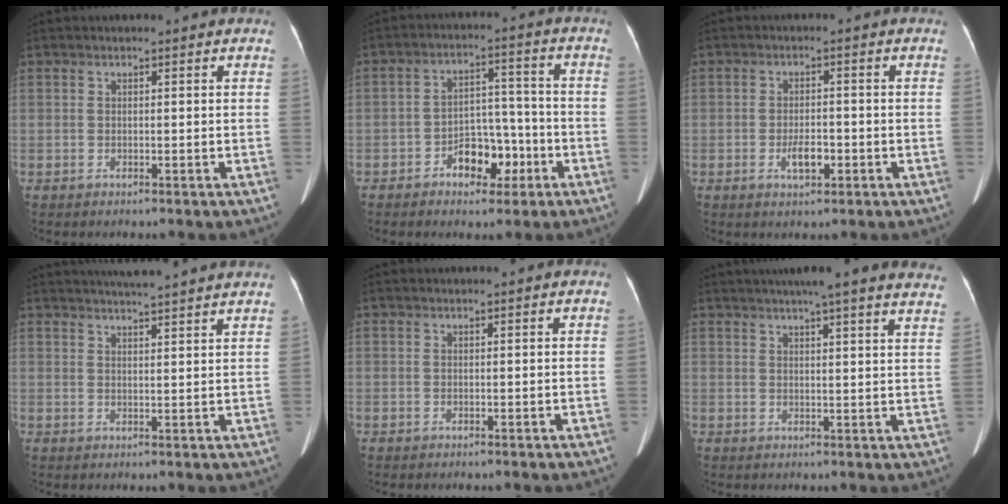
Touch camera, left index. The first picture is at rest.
{"total": 7.2, "force": [-3.6, 4.1, 4.6], "torque": [-0.074, 0.026, -0.055]}
{"total": 3.4, "force": [-1.4, 1.4, 2.8], "torque": [-0.054, 0.000, -0.020]}
{"total": 11.2, "force": [10.2, -0.3, 4.6], "torque": [-0.072, 0.021, 0.126]}
{"total": 0.0}
{"total": 21.5, "force": [18.8, 0.9, 10.4], "torque": [-0.150, -0.008, 0.219]}